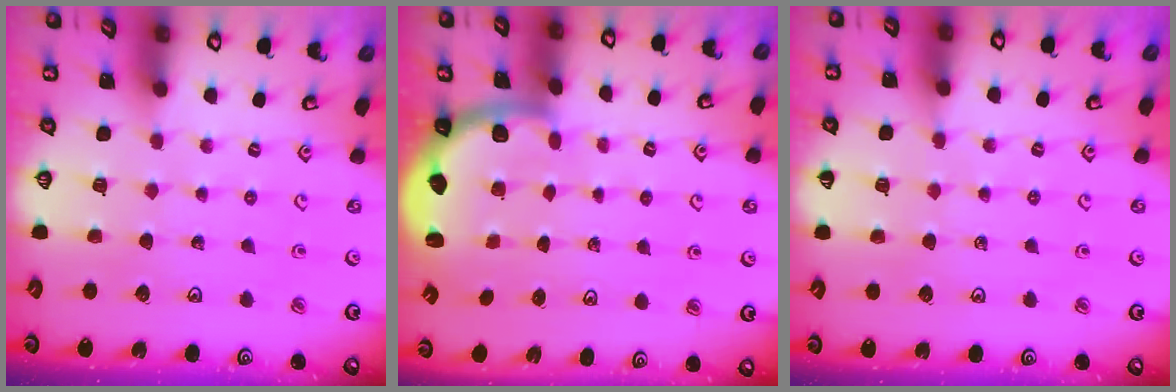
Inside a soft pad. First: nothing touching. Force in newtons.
{"total": 2.4, "press": 1.7, "slide": 1.6}
{"total": 3.5, "press": 3.5, "slide": 0.6}